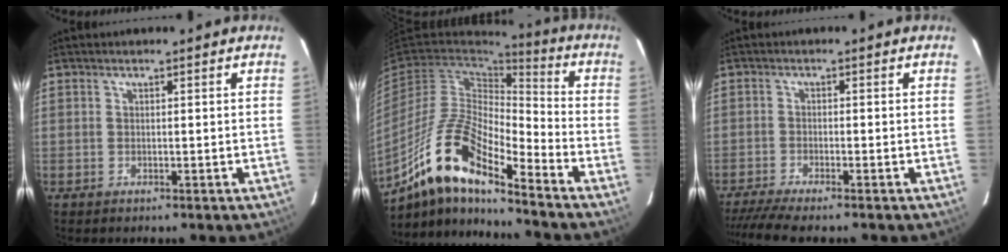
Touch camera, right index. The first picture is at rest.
{"total": 14.0, "force": [-10.3, 2.8, 9.1], "torque": [-0.180, 0.015, -0.186]}
{"total": 7.1, "force": [-6.1, -0.1, 3.7], "torque": [-0.059, -0.016, -0.102]}